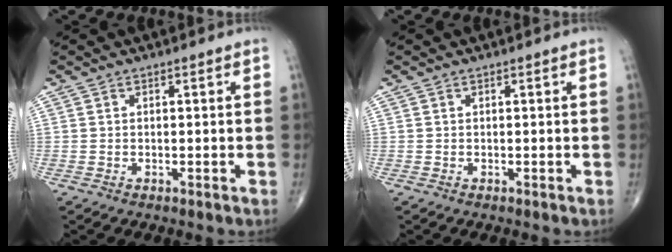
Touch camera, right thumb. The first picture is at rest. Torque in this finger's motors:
{"motor_torque": [0.06, 0.06, 0.00, 0.00, 0.00]}